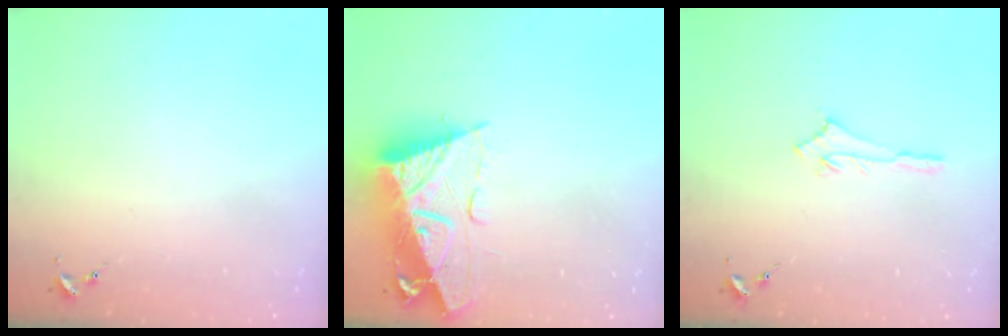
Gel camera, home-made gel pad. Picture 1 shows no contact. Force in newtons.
{"total": 16.6, "press": 16.5, "slide": 1.5}
{"total": 2.9, "press": 2.9, "slide": 0.2}